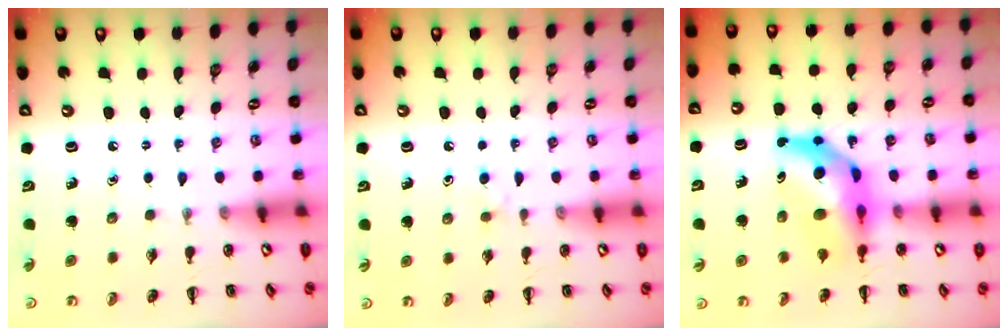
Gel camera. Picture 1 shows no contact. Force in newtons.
{"total": 3.2, "press": 2.9, "slide": 1.3}
{"total": 11.3, "press": 10.7, "slide": 3.5}